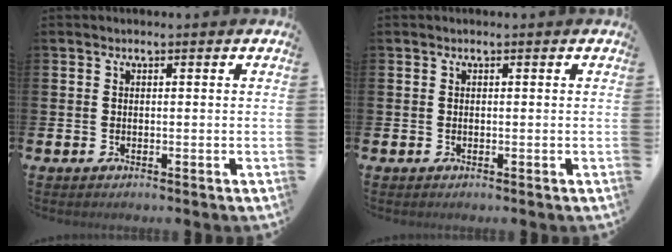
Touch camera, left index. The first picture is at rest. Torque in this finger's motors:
{"motor_torque": [-0.36, -0.02, -0.06, -0.01]}